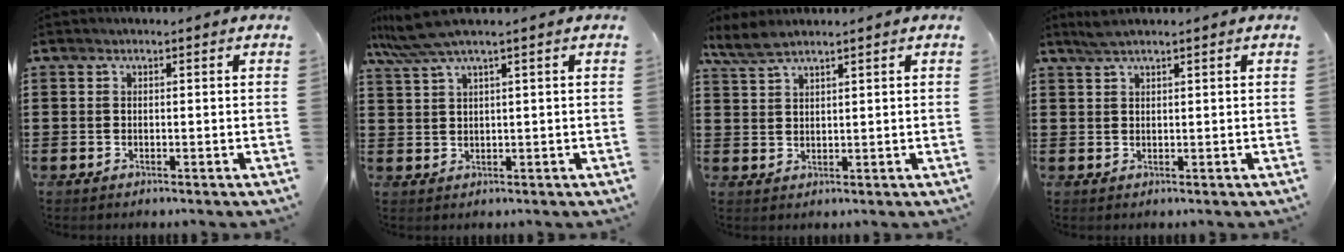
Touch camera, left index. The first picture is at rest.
{"total": 4.6, "force": [2.8, -0.1, 3.6], "torque": [-0.091, -0.006, 0.046]}
{"total": 3.0, "force": [2.4, 0.4, 1.8], "torque": [-0.041, 0.000, 0.045]}
{"total": 2.0, "force": [1.5, 0.0, 1.3], "torque": [-0.027, 0.002, 0.027]}